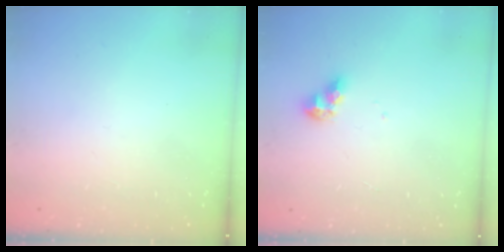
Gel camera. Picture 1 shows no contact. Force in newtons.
{"total": 7.4, "press": 7.4, "slide": 0.9}